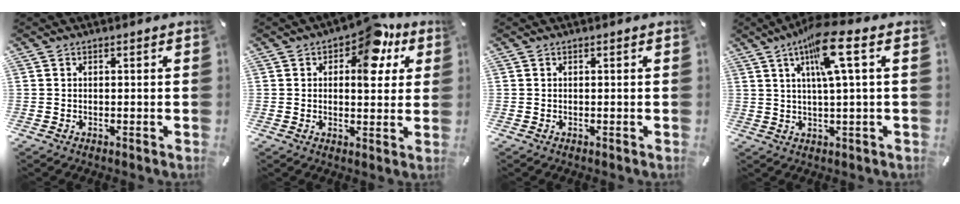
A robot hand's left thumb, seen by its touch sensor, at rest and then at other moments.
{"total": 12.3, "force": [5.4, 7.0, 8.6], "torque": [-0.096, -0.028, 0.087]}
{"total": 0.0}
{"total": 11.3, "force": [4.2, 1.1, 10.5], "torque": [-0.184, -0.008, 0.070]}